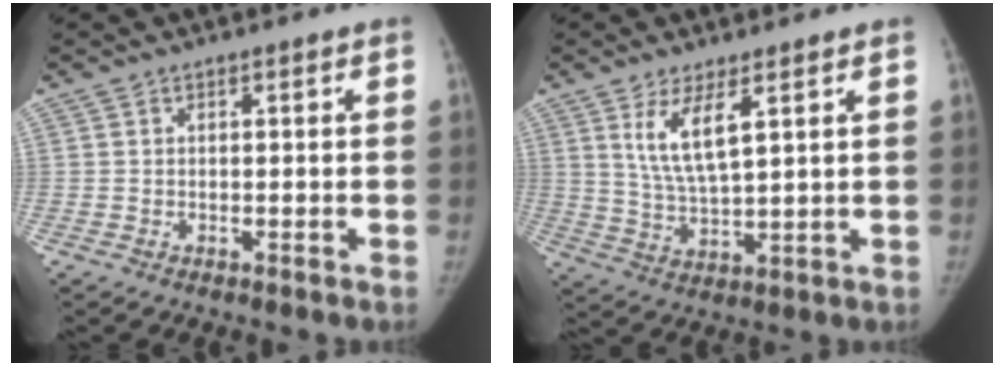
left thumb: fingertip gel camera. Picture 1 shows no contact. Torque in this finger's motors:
{"motor_torque": [-0.07, 0.39, 1.17, -0.64, 0.06]}